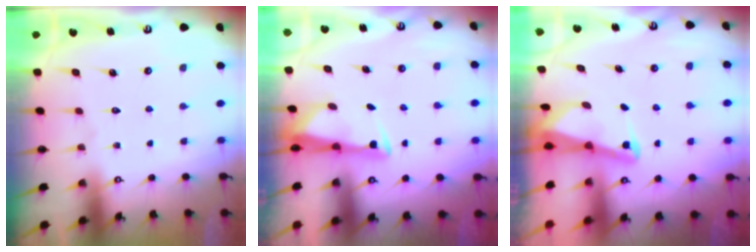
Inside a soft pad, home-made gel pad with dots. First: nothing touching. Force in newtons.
{"total": 3.3, "press": 3.2, "slide": 0.9}
{"total": 2.6, "press": 2.5, "slide": 0.6}